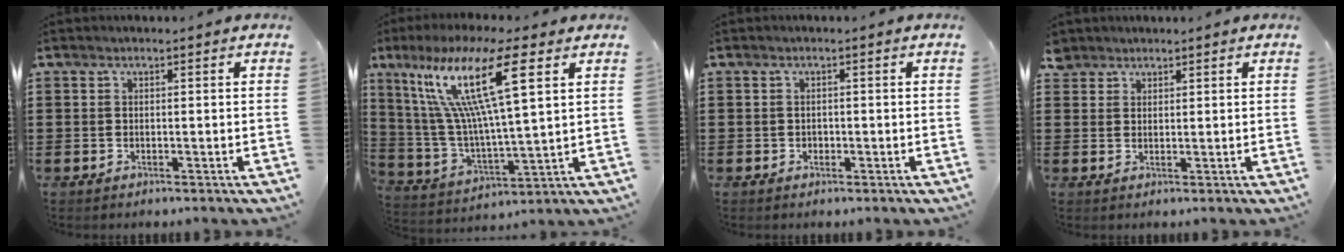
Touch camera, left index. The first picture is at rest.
{"total": 15.1, "force": [8.0, 2.4, 12.6], "torque": [-0.269, -0.012, 0.129]}
{"total": 0.5, "force": [-0.1, 0.5, 0.0], "torque": [-0.004, 0.004, -0.003]}
{"total": 2.3, "force": [2.0, 1.3, 0.1], "torque": [-0.009, 0.006, 0.039]}